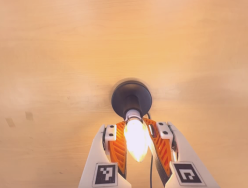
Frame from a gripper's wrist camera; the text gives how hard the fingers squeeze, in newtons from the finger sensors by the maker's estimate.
{"total": 18.4, "left": 19.1, "right": 17.6}